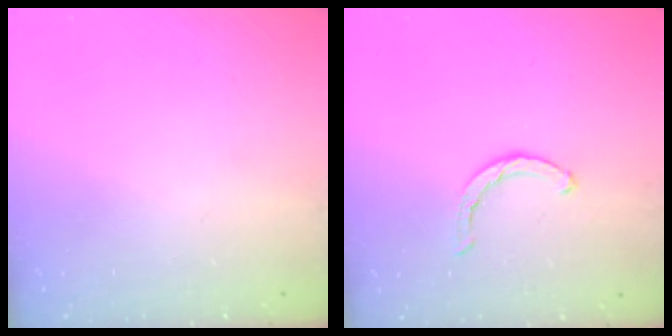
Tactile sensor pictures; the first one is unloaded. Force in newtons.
{"total": 2.1, "press": 2.1, "slide": 0.3}